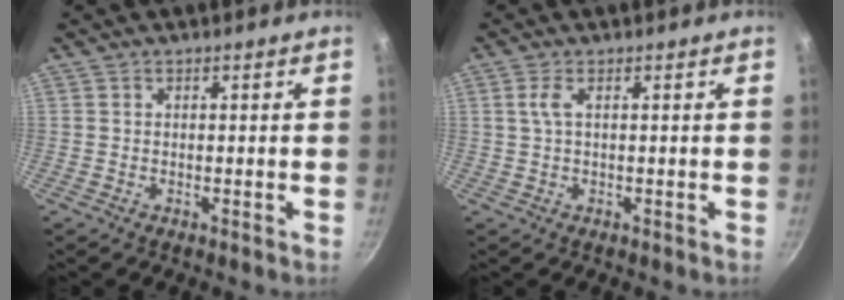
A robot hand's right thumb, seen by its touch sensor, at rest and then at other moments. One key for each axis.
{"total": 2.1, "fx": 0.4, "fy": 0.6, "fz": 2.0, "tx": -0.046, "ty": 0.003, "tz": 0.011}